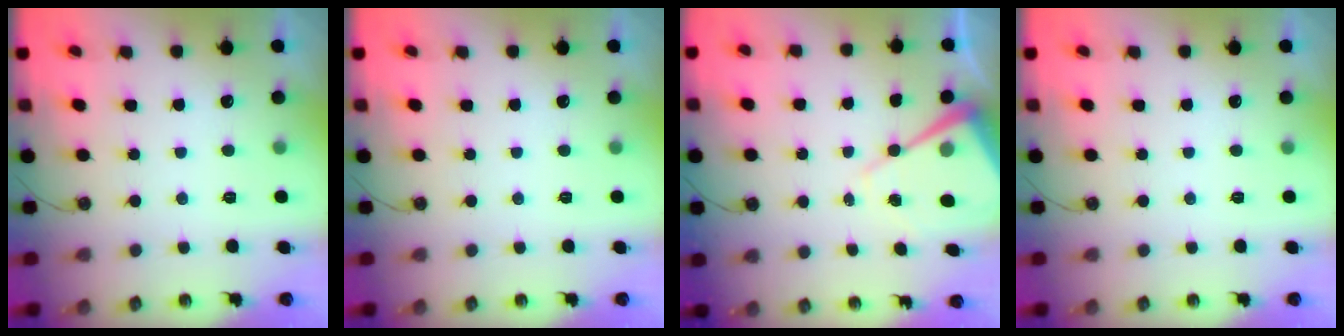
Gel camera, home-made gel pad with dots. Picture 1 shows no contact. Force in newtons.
{"total": 0.0}
{"total": 10.7, "press": 10.6, "slide": 0.9}
{"total": 0.0}